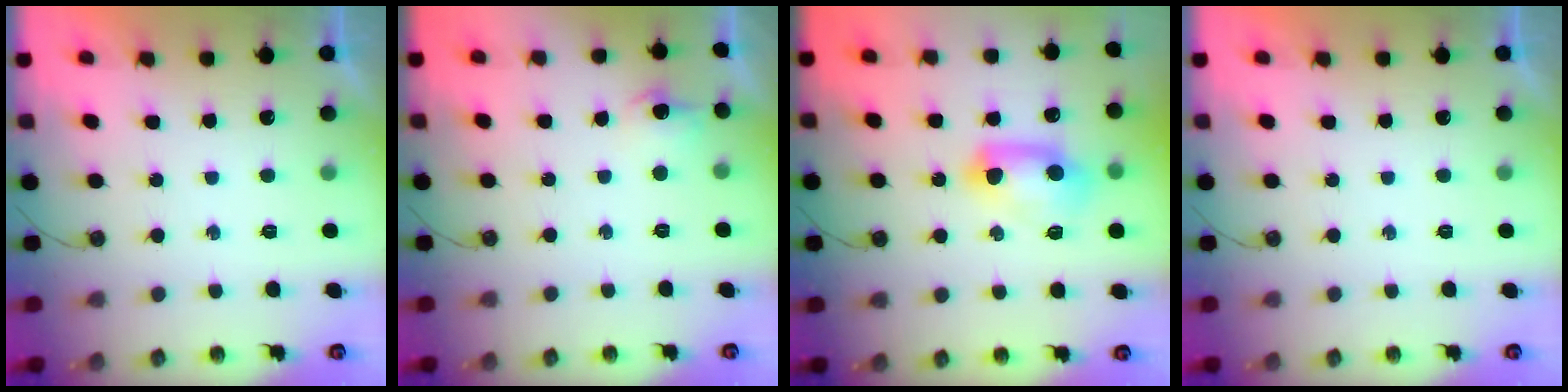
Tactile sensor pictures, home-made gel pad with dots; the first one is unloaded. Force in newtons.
{"total": 7.2, "press": 7.1, "slide": 0.8}
{"total": 17.6, "press": 12.2, "slide": 12.7}
{"total": 0.0}